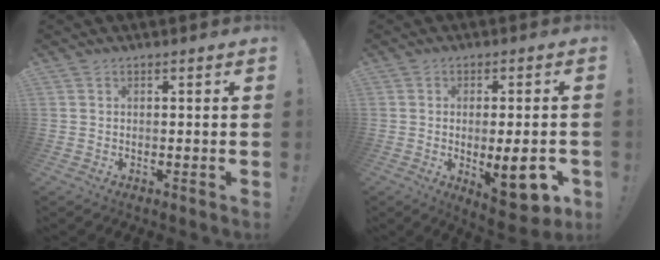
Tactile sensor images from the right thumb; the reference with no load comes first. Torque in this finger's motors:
{"motor_torque": [0.88, 1.33, 0.54, 0.12, 0.06]}